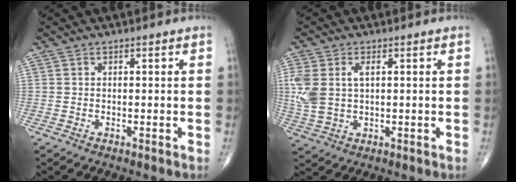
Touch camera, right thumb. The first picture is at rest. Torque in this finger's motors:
{"motor_torque": [0.66, 0.67, 0.84, 0.14, 0.10]}